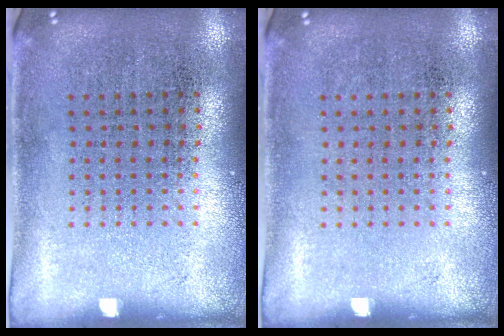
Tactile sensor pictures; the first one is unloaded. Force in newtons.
{"total": 0.0}